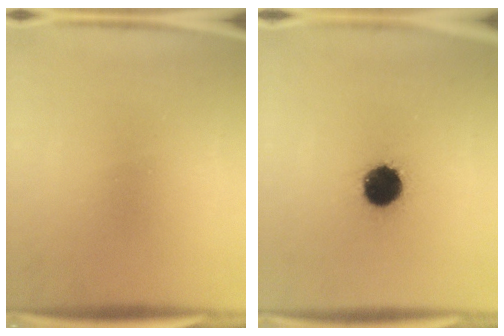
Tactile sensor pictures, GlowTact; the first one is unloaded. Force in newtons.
{"total": 12.4}